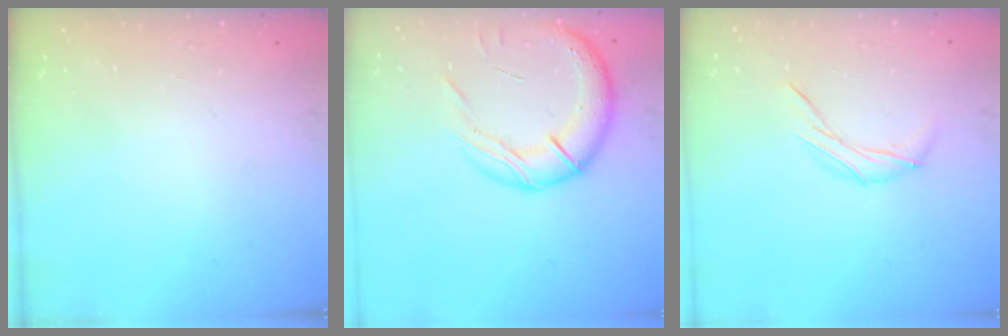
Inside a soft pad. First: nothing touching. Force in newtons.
{"total": 19.8, "press": 19.6, "slide": 3.2}
{"total": 6.4, "press": 6.4, "slide": 0.3}